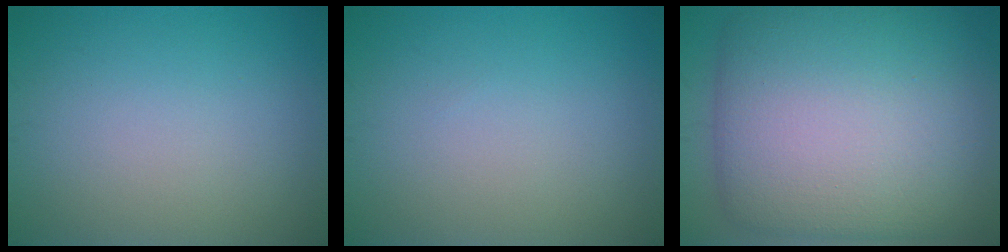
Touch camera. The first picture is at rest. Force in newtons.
{"total": 0.0}
{"total": 16.6, "press": 16.6, "slide": 0.4}